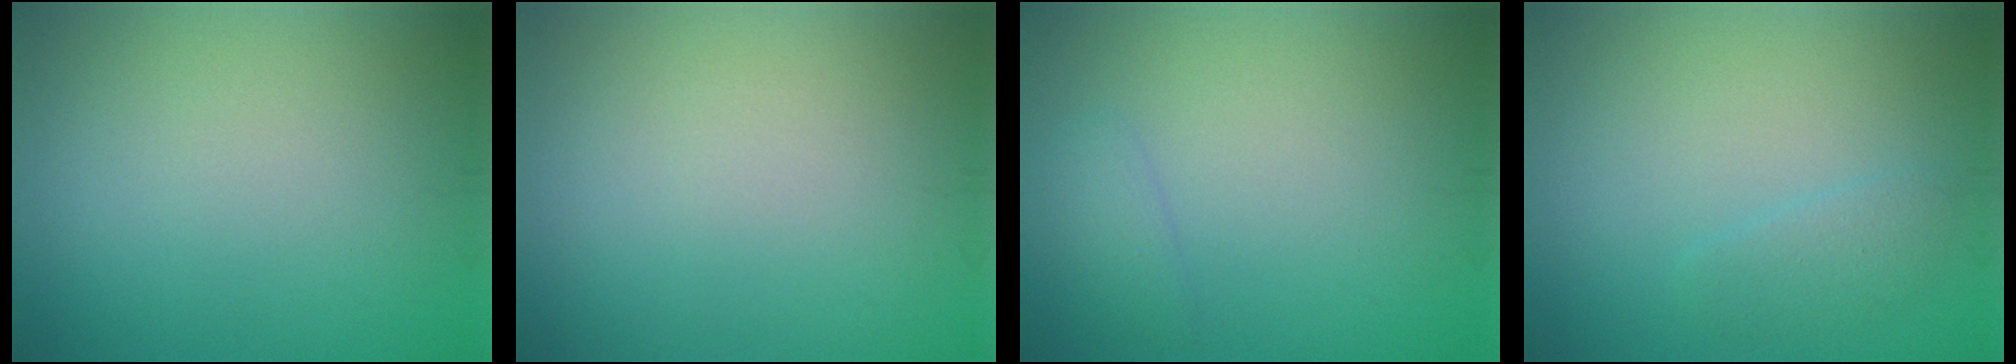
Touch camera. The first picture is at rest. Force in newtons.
{"total": 0.0}
{"total": 1.3, "press": 1.3, "slide": 0.1}
{"total": 1.5, "press": 1.5, "slide": 0.1}